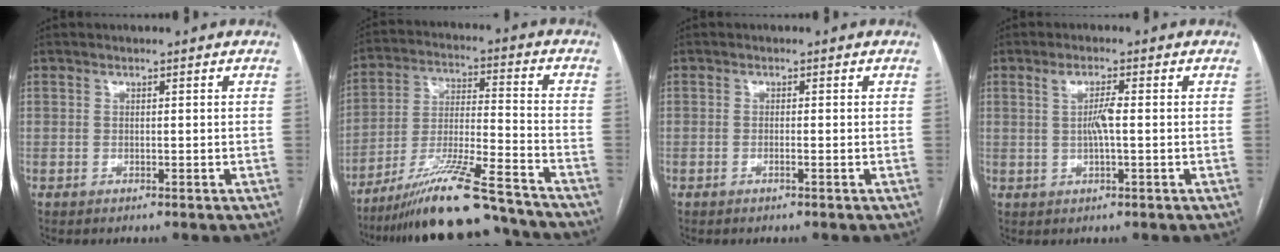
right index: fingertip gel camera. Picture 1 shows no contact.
{"total": 18.7, "force": [-16.1, 1.0, 9.6], "torque": [-0.176, -0.005, -0.273]}
{"total": 0.6, "force": [-0.3, -0.1, 0.5], "torque": [-0.010, 0.000, -0.005]}
{"total": 3.1, "force": [0.3, 0.2, 3.1], "torque": [-0.062, 0.002, 0.007]}